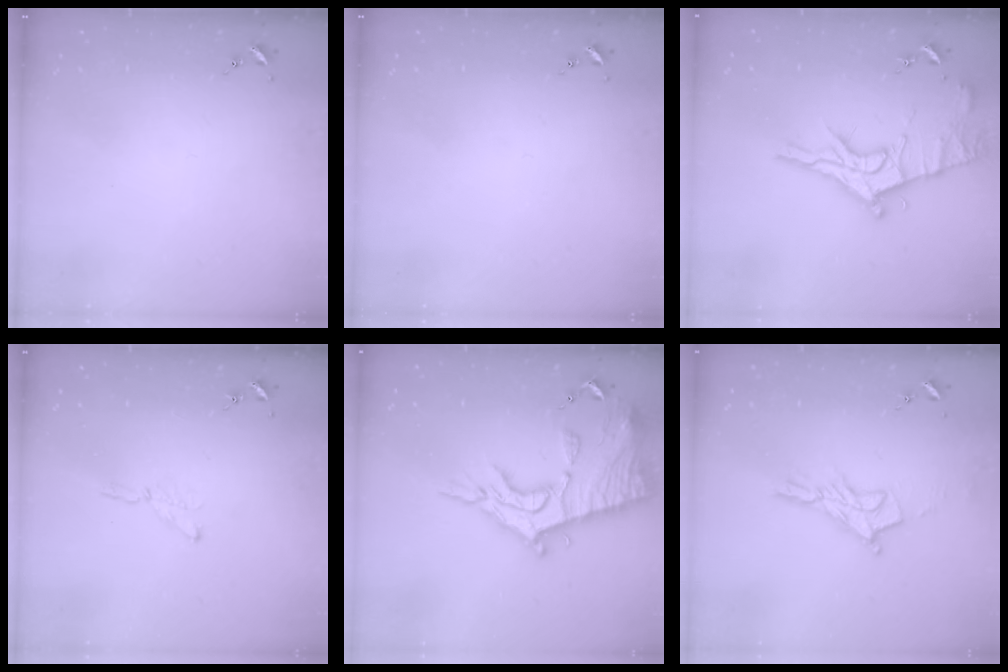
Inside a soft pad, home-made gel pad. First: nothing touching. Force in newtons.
{"total": 0.0}
{"total": 16.8, "press": 16.7, "slide": 1.2}
{"total": 3.7, "press": 3.6, "slide": 0.4}
{"total": 19.6, "press": 19.6, "slide": 1.7}
{"total": 11.7, "press": 11.7, "slide": 1.0}